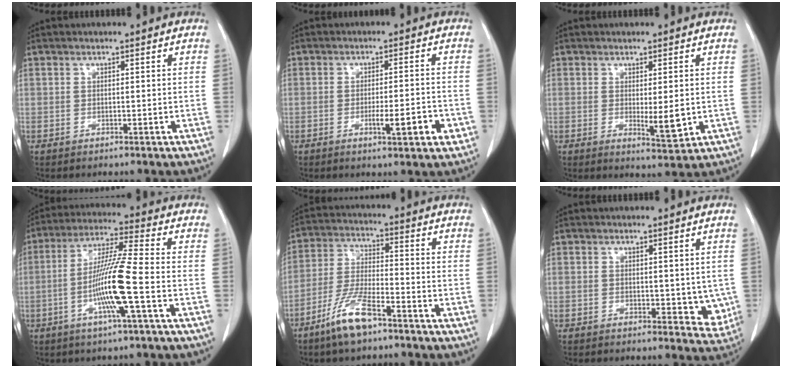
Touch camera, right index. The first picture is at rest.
{"total": 5.8, "force": [-2.2, 0.8, 5.3], "torque": [-0.075, -0.002, -0.028]}
{"total": 4.3, "force": [-0.2, 0.9, 4.2], "torque": [-0.060, -0.011, 0.001]}
{"total": 11.5, "force": [-3.1, -0.6, 11.0], "torque": [-0.214, -0.005, -0.066]}
{"total": 9.1, "force": [-6.1, 1.8, 6.5], "torque": [-0.141, -0.013, -0.122]}
{"total": 4.6, "force": [0.4, 2.8, 3.6], "torque": [-0.020, -0.009, 0.008]}